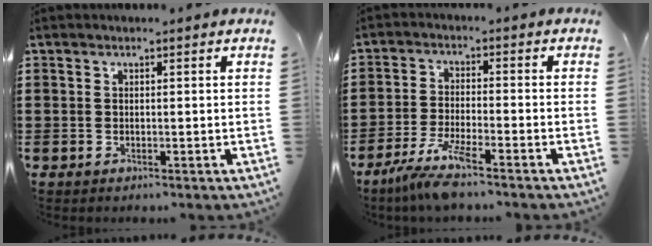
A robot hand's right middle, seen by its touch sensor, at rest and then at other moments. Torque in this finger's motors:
{"motor_torque": [2.14, 0.00, 0.32, 0.13]}